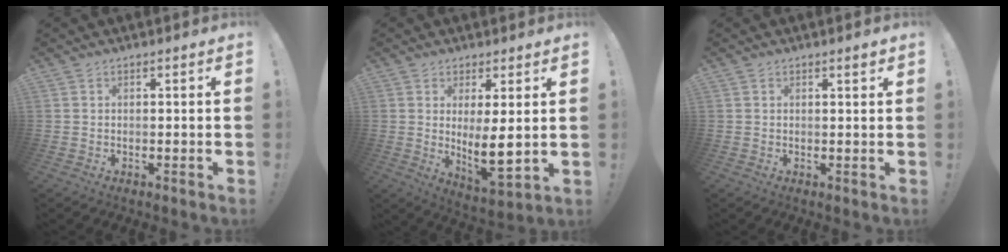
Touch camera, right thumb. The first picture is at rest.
{"total": 9.6, "force": [0.9, 2.8, 9.1], "torque": [-0.135, -0.030, 0.019]}
{"total": 1.2, "force": [0.9, 0.1, 0.9], "torque": [0.004, -0.009, 0.010]}